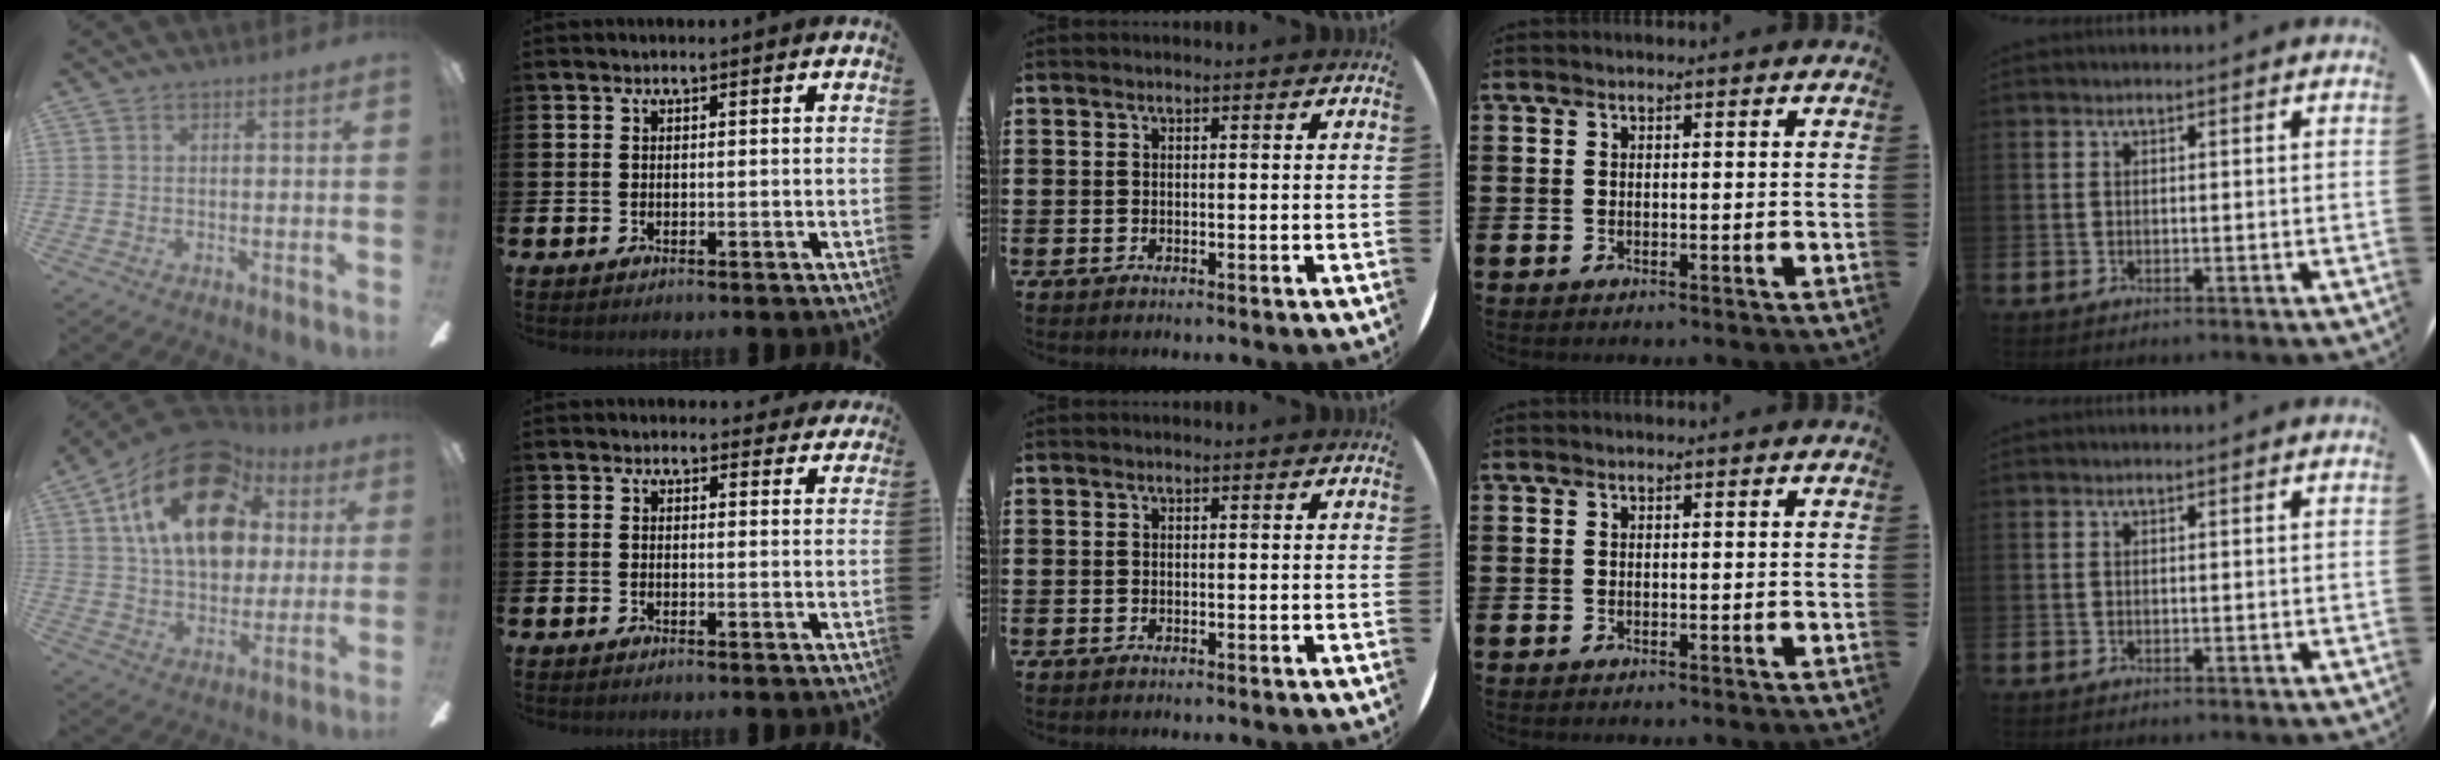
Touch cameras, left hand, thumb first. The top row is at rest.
{"thumb": {"total": 23.1, "force": [9.7, 14.2, 15.4], "torque": [-0.264, -0.027, 0.166]}, "index": {"total": 1.8, "force": [1.6, 0.8, 0.1], "torque": [0.011, -0.006, 0.024]}}